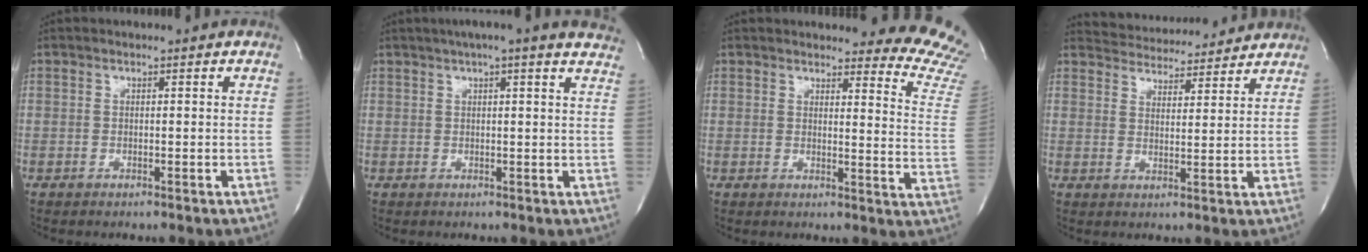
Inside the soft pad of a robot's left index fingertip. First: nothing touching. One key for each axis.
{"total": 13.4, "fx": 11.3, "fy": 1.0, "fz": 7.1, "tx": -0.105, "ty": 0.026, "tz": 0.125}
{"total": 15.2, "fx": 14.9, "fy": 1.4, "fz": 2.8, "tx": 0.001, "ty": -0.143, "tz": 0.120}
{"total": 10.9, "fx": 10.6, "fy": 2.2, "fz": 1.6, "tx": -0.023, "ty": 0.016, "tz": 0.145}